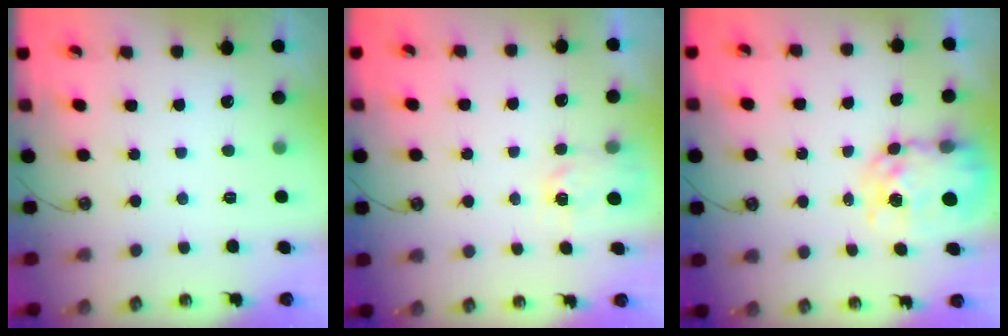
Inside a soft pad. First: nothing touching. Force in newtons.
{"total": 2.5, "press": 2.4, "slide": 0.4}
{"total": 9.0, "press": 8.9, "slide": 0.7}